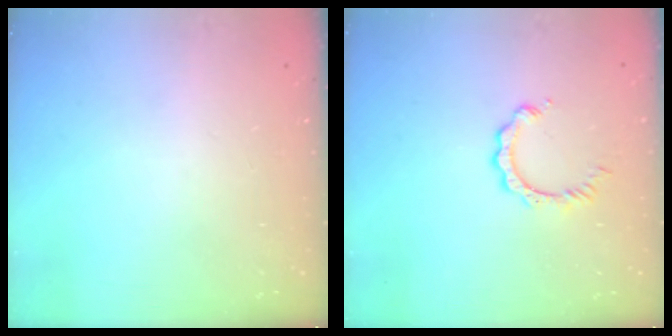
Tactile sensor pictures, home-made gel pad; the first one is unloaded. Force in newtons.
{"total": 3.8, "press": 3.7, "slide": 0.2}